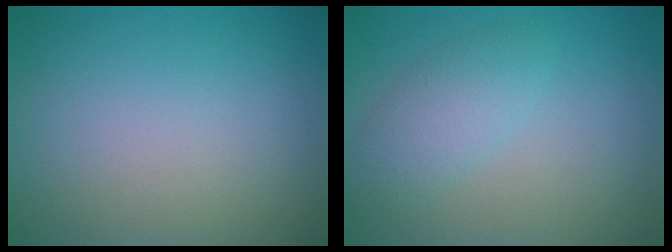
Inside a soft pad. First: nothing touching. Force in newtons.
{"total": 2.8, "press": 2.8, "slide": 0.1}